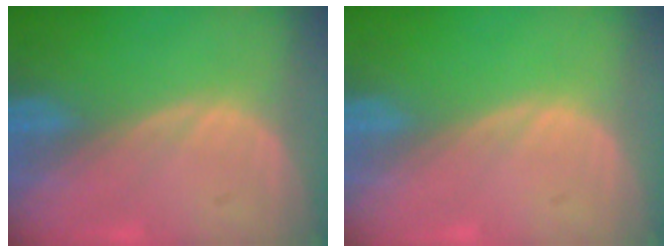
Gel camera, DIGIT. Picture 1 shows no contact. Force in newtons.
{"total": 0.0}